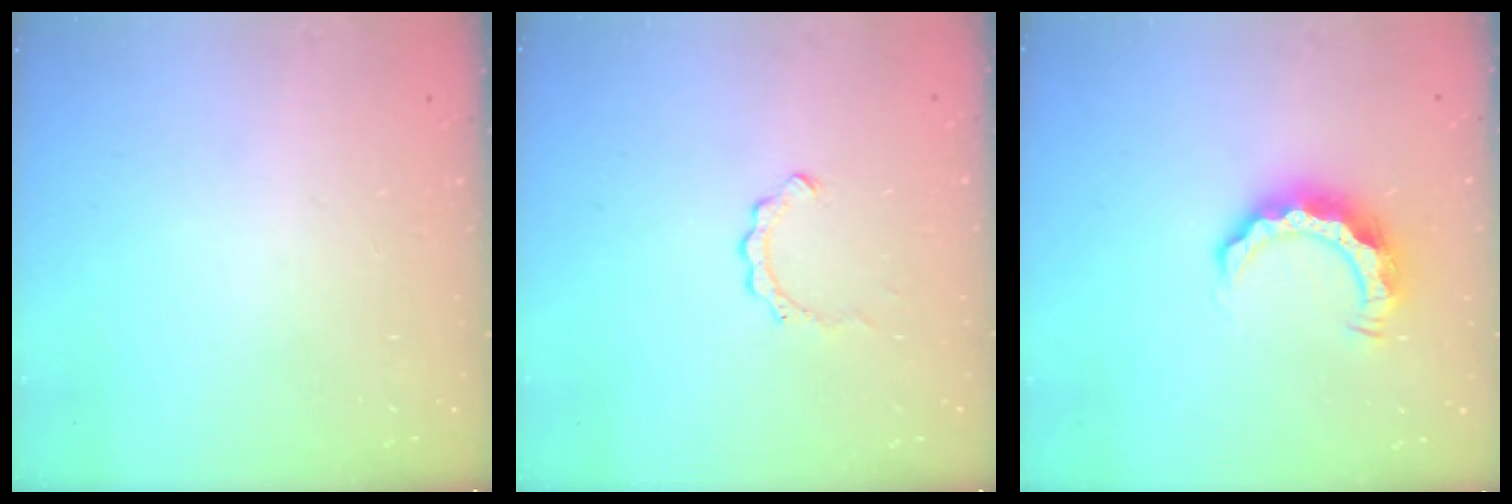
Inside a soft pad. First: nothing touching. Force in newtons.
{"total": 2.7, "press": 2.6, "slide": 0.3}
{"total": 8.4, "press": 8.4, "slide": 0.5}